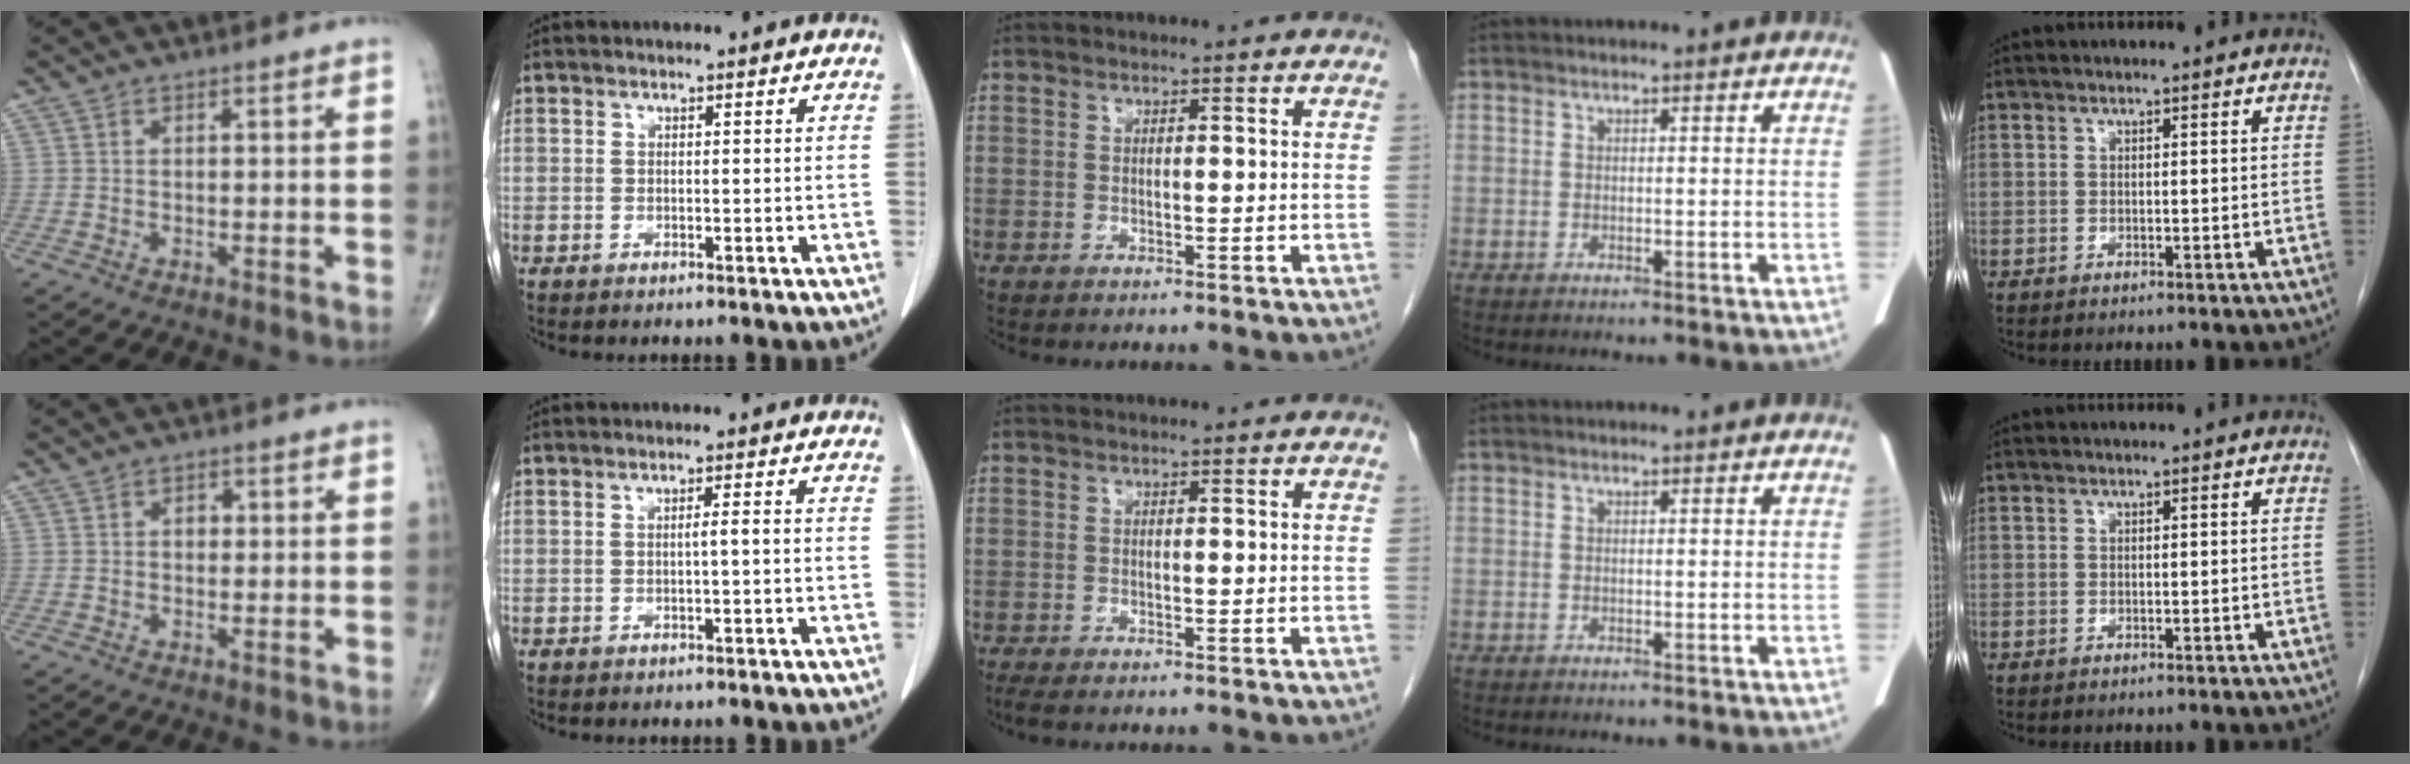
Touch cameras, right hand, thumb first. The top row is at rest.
{"thumb": {"total": 1.6, "force": [0.2, 1.3, 1.0], "torque": [-0.004, 0.004, -0.002]}, "index": {"total": 1.3, "force": [-0.2, -0.1, 1.3], "torque": [-0.023, 0.002, -0.002]}, "middle": {"total": 0.9, "force": [-0.7, 0.0, 0.5], "torque": [-0.010, -0.004, -0.013]}}